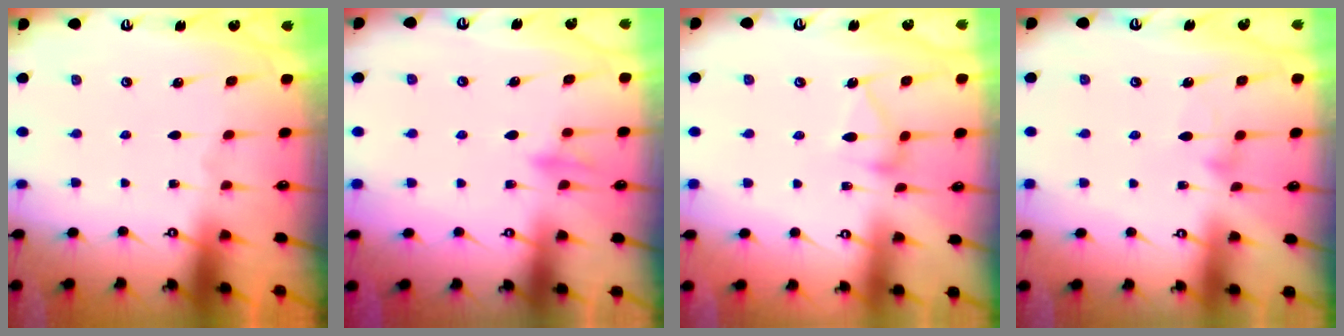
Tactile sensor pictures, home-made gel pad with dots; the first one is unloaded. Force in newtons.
{"total": 8.0, "press": 8.0, "slide": 0.5}
{"total": 9.4, "press": 9.4, "slide": 0.3}
{"total": 4.5, "press": 4.5, "slide": 0.3}